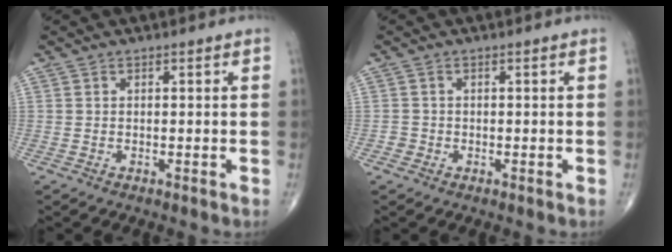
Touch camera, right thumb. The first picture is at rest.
{"total": 1.1, "force": [-0.5, 1.0, 0.0], "torque": [0.007, 0.005, -0.014]}